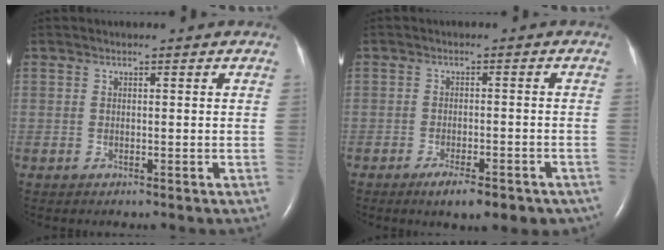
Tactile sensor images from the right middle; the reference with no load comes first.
{"total": 7.7, "force": [-5.5, 2.2, 4.9], "torque": [-0.053, -0.007, -0.070]}